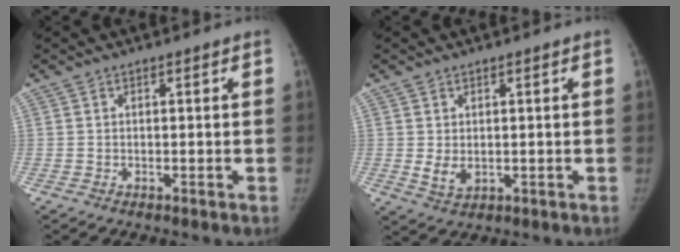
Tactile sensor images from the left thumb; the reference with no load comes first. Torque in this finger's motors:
{"motor_torque": [0.01, 0.01, 0.19, 0.04, 0.00]}